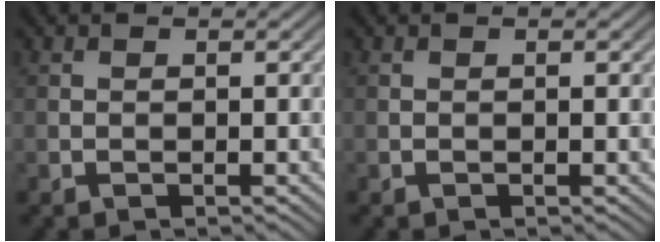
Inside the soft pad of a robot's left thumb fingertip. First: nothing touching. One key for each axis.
{"total": 0.0}